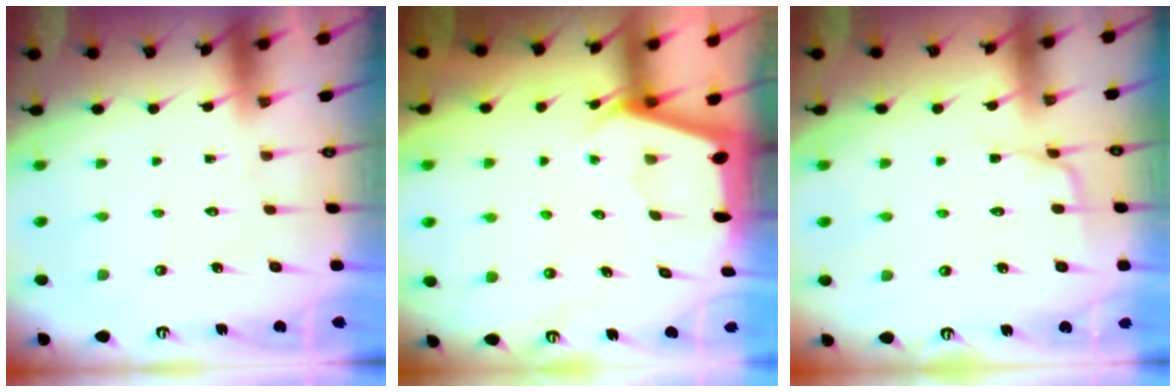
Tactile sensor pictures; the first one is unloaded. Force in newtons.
{"total": 2.3, "press": 2.3, "slide": 0.3}
{"total": 2.4, "press": 2.4, "slide": 0.4}